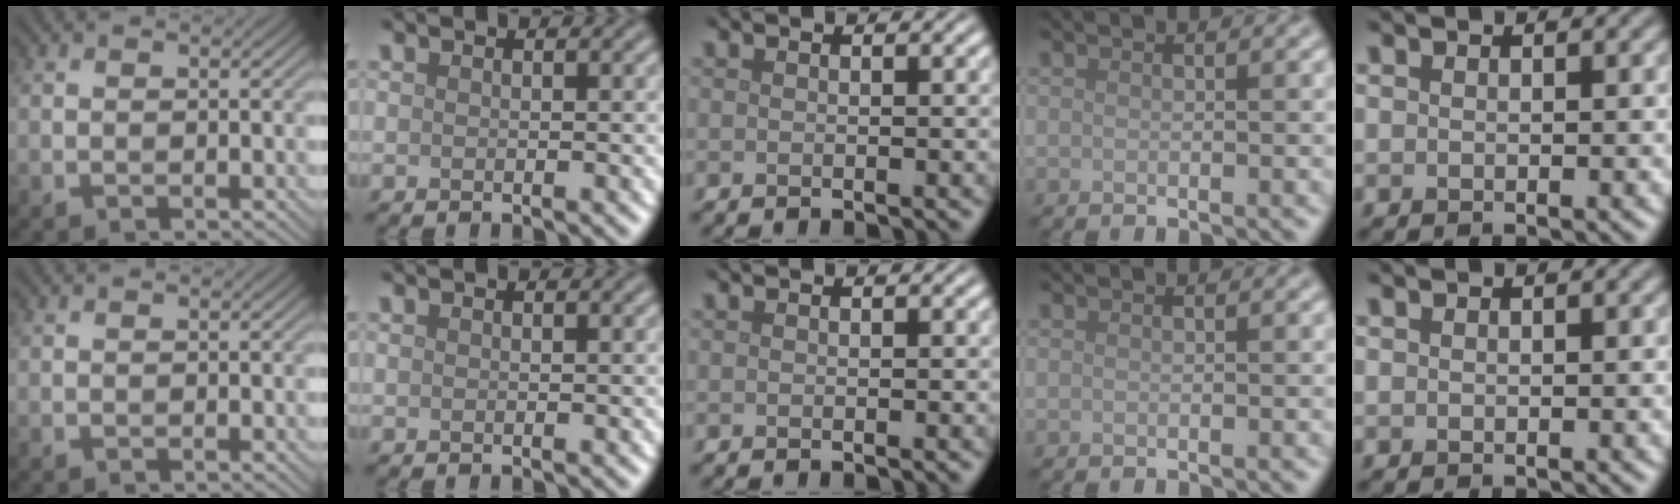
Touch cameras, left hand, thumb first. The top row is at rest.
{}